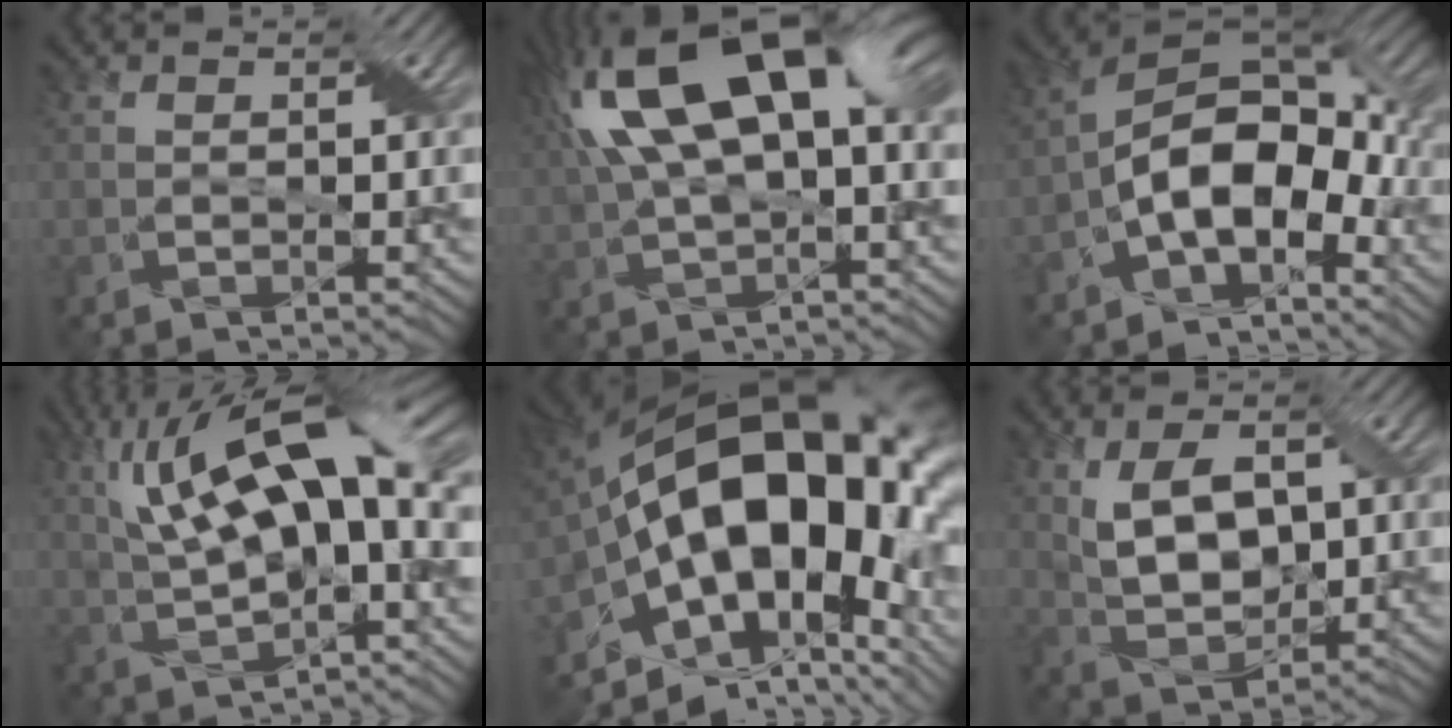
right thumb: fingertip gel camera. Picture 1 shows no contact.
{"total": 17.4, "force": [5.1, 8.1, 14.6], "torque": [-0.279, 0.034, 0.082]}
{"total": 12.8, "force": [-4.7, 7.1, 9.6], "torque": [-0.166, -0.006, -0.106]}
{"total": 15.2, "force": [4.6, 5.5, 13.4], "torque": [-0.250, 0.023, 0.075]}
{"total": 21.5, "force": [-0.6, 13.4, 16.8], "torque": [-0.285, -0.039, -0.001]}
{"total": 8.2, "force": [1.6, 4.7, 6.5], "torque": [-0.135, 0.000, 0.029]}